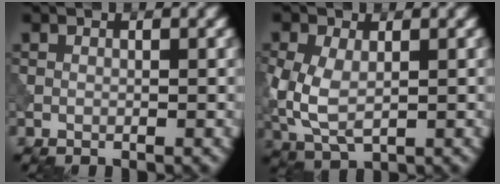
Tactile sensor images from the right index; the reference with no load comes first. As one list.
[{"total": 5.4, "force": [-0.3, 3.3, 4.3], "torque": [-0.113, -0.005, -0.003]}]